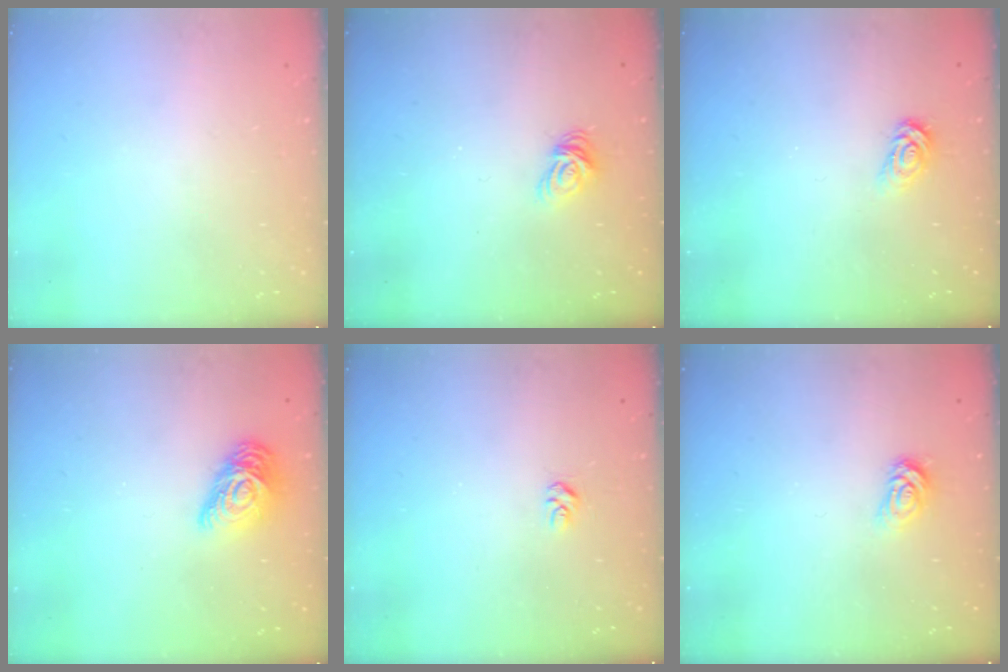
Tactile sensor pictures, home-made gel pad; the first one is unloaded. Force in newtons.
{"total": 7.6, "press": 7.6, "slide": 0.4}
{"total": 3.0, "press": 2.9, "slide": 0.3}
{"total": 11.5, "press": 11.5, "slide": 0.4}
{"total": 3.9, "press": 3.9, "slide": 0.3}
{"total": 4.4, "press": 4.4, "slide": 0.6}